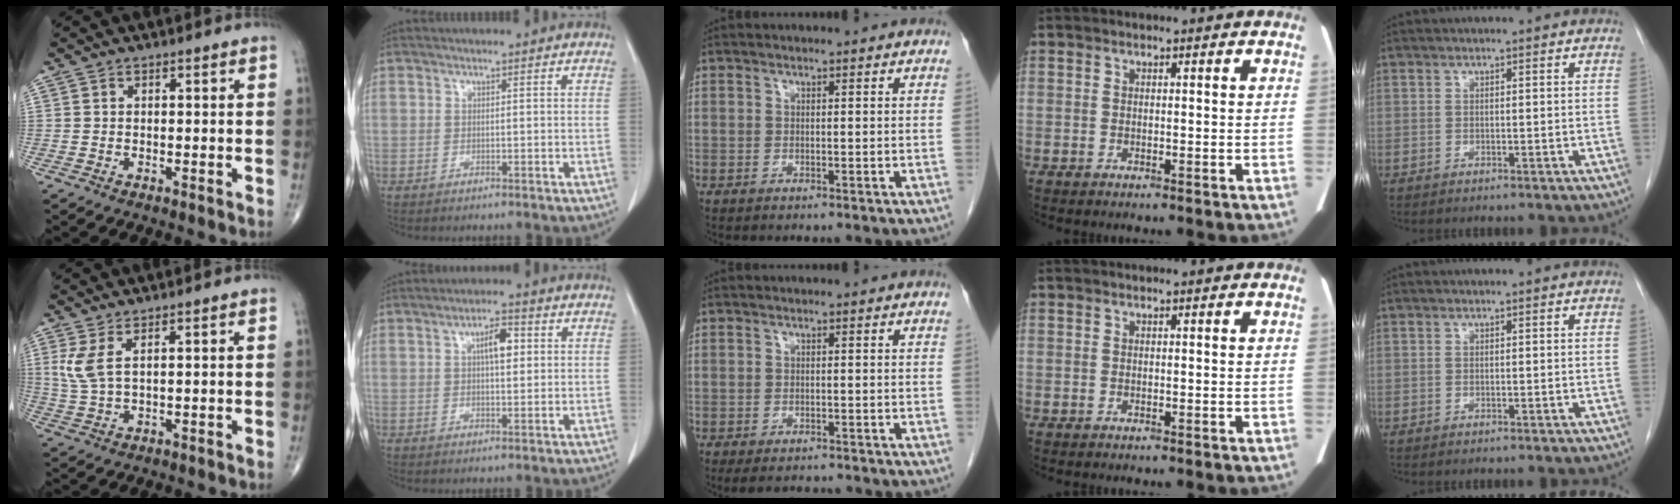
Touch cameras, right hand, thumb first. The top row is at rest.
{"thumb": {"total": 4.5, "force": [1.8, 1.2, 3.9], "torque": [-0.101, -0.008, 0.048]}, "index": {"total": 5.0, "force": [1.3, 2.1, 4.3], "torque": [-0.068, 0.011, 0.019]}, "middle": {"total": 3.7, "force": [-3.3, 1.0, 1.2], "torque": [-0.018, -0.009, -0.049]}}